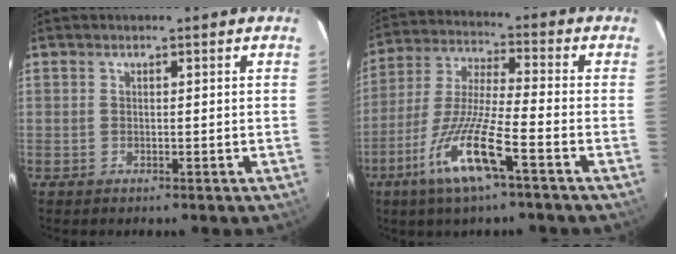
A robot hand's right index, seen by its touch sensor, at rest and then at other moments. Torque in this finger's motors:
{"motor_torque": [1.36, -0.78, 0.63, 0.21]}